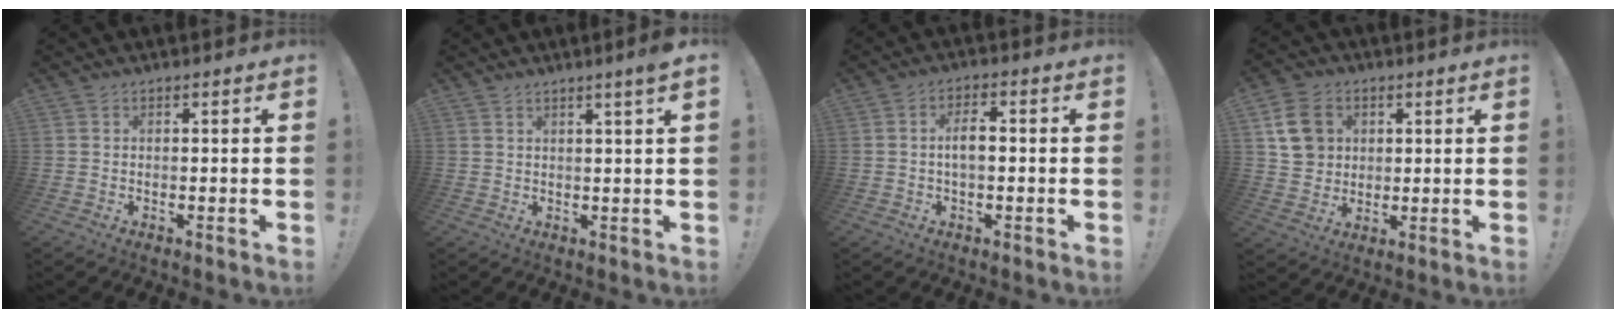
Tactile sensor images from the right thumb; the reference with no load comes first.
{"total": 3.2, "force": [1.9, -0.6, 2.5], "torque": [-0.038, -0.012, 0.028]}
{"total": 4.9, "force": [-0.3, 2.1, 4.5], "torque": [-0.086, 0.008, -0.008]}
{"total": 11.2, "force": [3.9, 9.4, 4.7], "torque": [-0.063, -0.003, 0.082]}